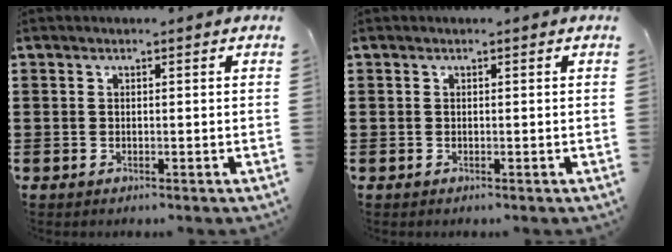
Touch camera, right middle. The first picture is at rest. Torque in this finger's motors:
{"motor_torque": [0.00, 0.00, 0.00, -0.01]}